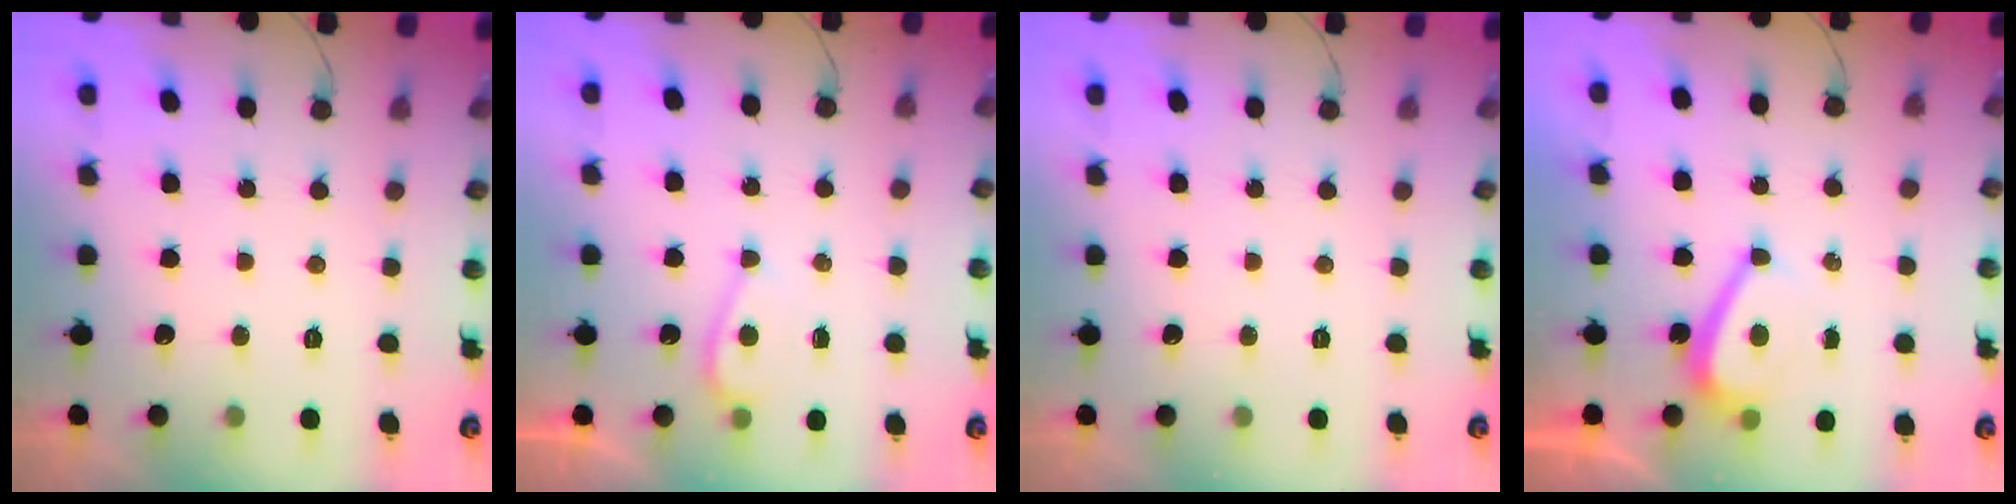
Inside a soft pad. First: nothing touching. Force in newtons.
{"total": 3.7, "press": 3.2, "slide": 1.7}
{"total": 0.0}
{"total": 5.5, "press": 5.0, "slide": 2.5}